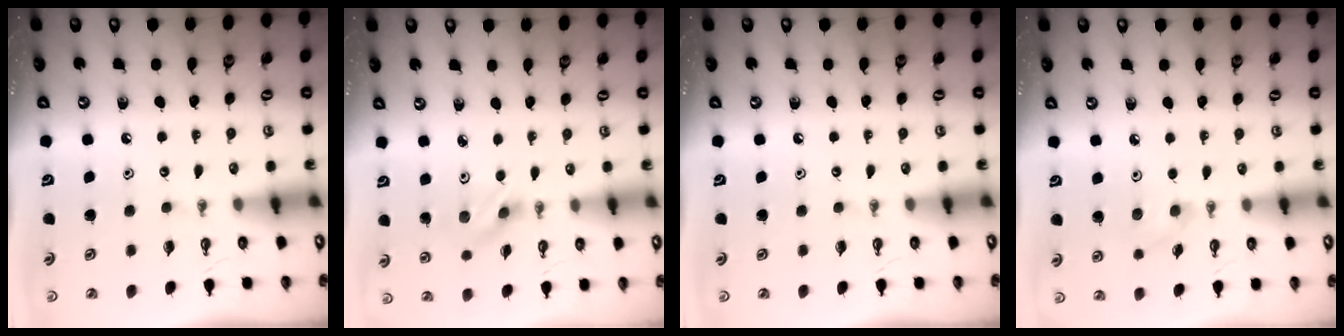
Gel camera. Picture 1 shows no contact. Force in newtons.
{"total": 2.2, "press": 2.1, "slide": 0.6}
{"total": 0.0}
{"total": 5.0, "press": 4.7, "slide": 1.9}